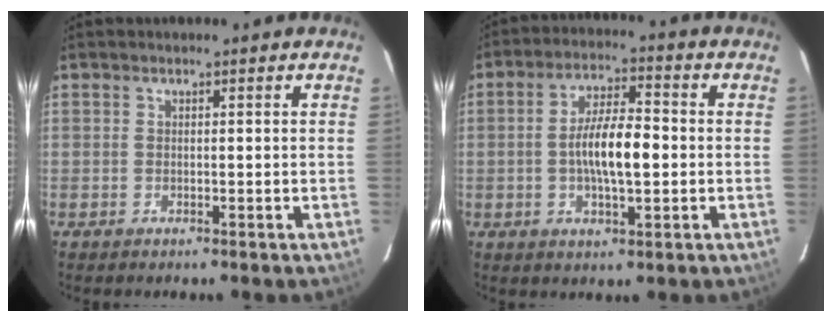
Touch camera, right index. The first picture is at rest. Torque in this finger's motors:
{"motor_torque": [1.38, -0.08, 0.68, 0.17]}